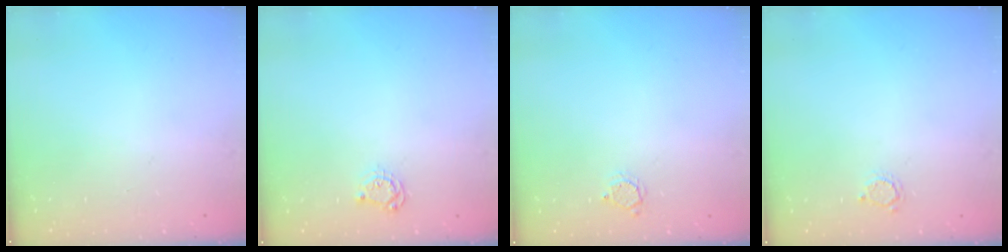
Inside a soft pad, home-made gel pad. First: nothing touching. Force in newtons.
{"total": 3.9, "press": 3.9, "slide": 0.5}
{"total": 2.7, "press": 2.7, "slide": 0.2}
{"total": 2.6, "press": 2.6, "slide": 0.4}